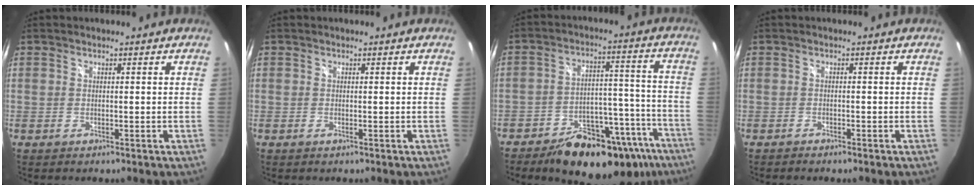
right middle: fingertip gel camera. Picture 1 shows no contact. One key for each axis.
{"total": 0.0}
{"total": 22.3, "fx": -16.1, "fy": 10.0, "fz": 11.8, "tx": -0.165, "ty": 0.029, "tz": -0.203}
{"total": 1.2, "fx": -1.1, "fy": 0.1, "fz": 0.5, "tx": -0.013, "ty": -0.005, "tz": -0.018}